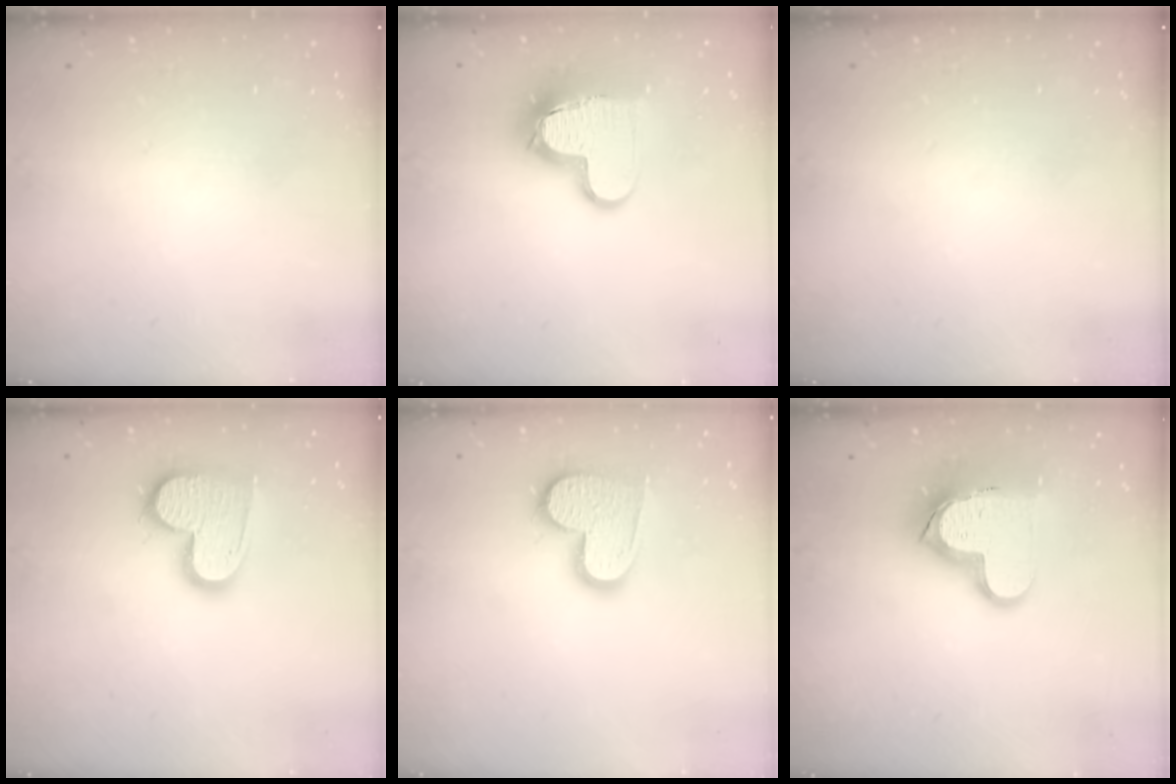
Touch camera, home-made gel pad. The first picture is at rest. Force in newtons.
{"total": 12.7, "press": 12.7, "slide": 1.4}
{"total": 0.0}
{"total": 14.9, "press": 14.8, "slide": 1.1}
{"total": 13.8, "press": 13.8, "slide": 1.1}
{"total": 15.5, "press": 15.5, "slide": 1.3}